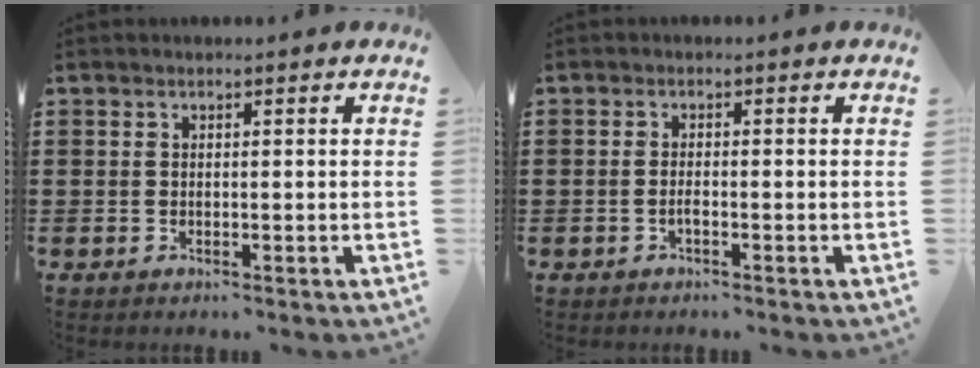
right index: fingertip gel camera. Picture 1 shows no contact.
{"total": 1.2, "force": [-0.5, 0.3, 1.1], "torque": [-0.021, -0.002, -0.009]}